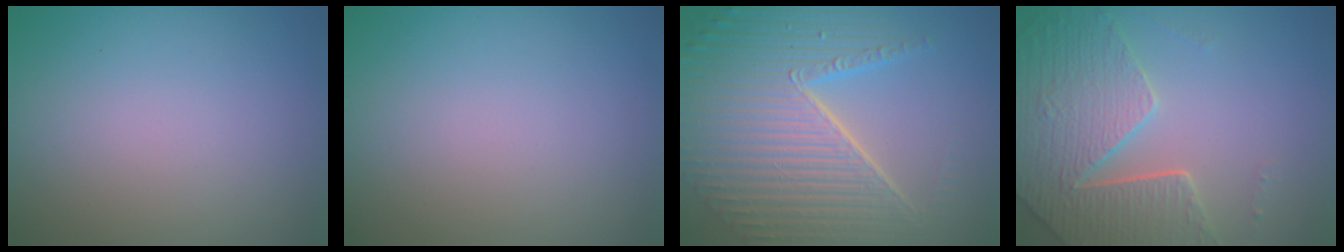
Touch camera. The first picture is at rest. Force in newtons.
{"total": 0.0}
{"total": 10.2, "press": 6.5, "slide": 7.9}
{"total": 6.3, "press": 5.2, "slide": 3.6}